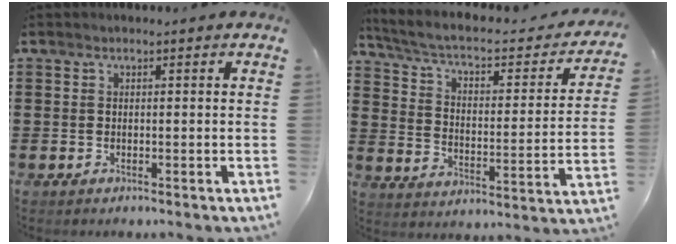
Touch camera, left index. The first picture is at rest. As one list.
[{"total": 4.6, "force": [3.4, 1.2, 2.8], "torque": [-0.072, -0.030, 0.050]}]